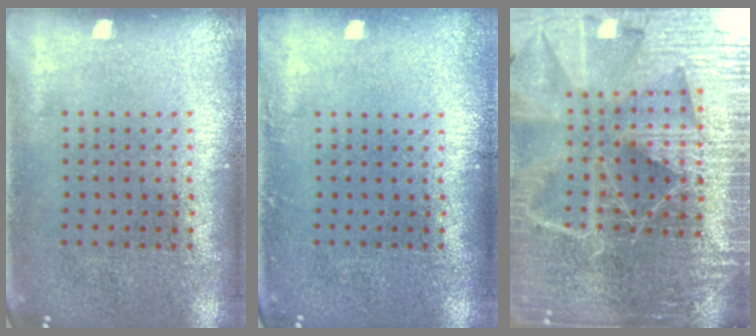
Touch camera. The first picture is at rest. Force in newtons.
{"total": 0.7, "press": 0.7, "slide": 0.1}
{"total": 5.7, "press": 5.1, "slide": 2.6}